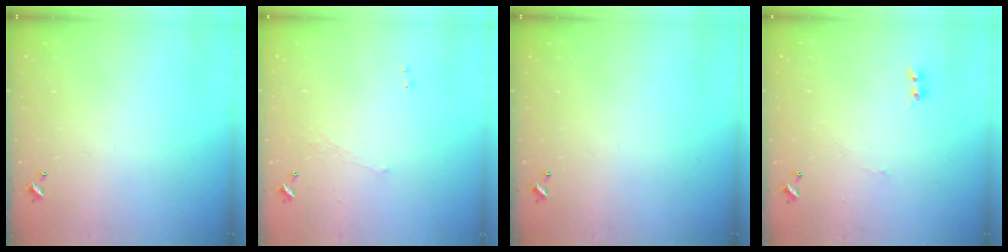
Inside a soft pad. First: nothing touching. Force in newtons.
{"total": 0.6, "press": 0.2, "slide": 0.5}
{"total": 0.0}
{"total": 1.5, "press": 1.4, "slide": 0.6}